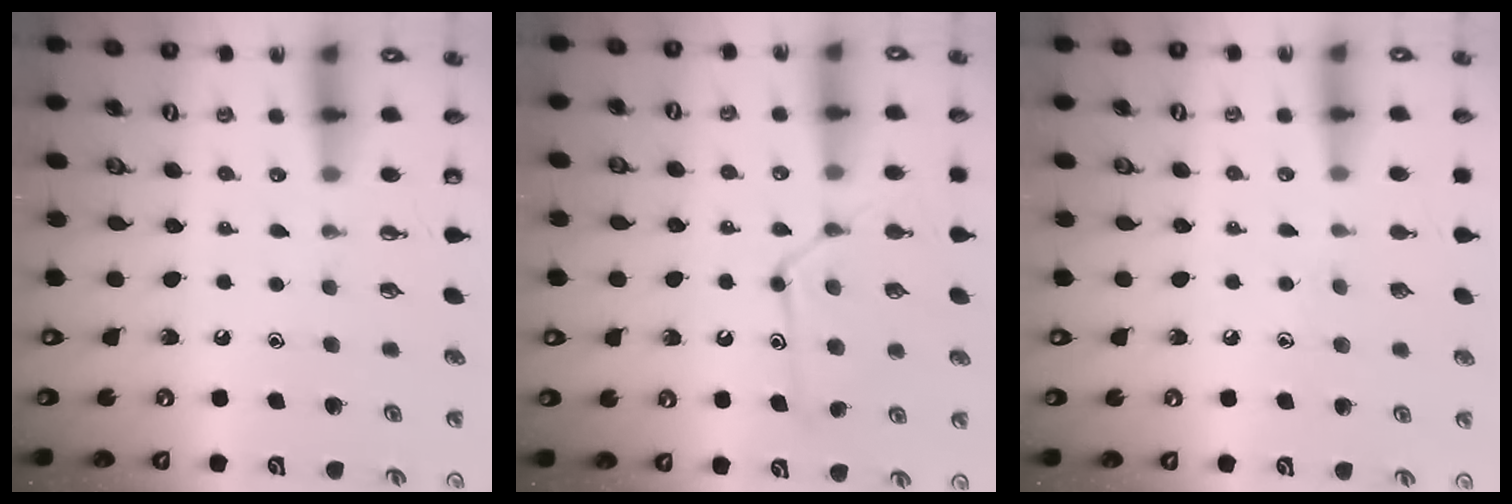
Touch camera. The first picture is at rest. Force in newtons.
{"total": 13.0, "press": 13.0, "slide": 1.0}
{"total": 5.3, "press": 5.2, "slide": 0.5}